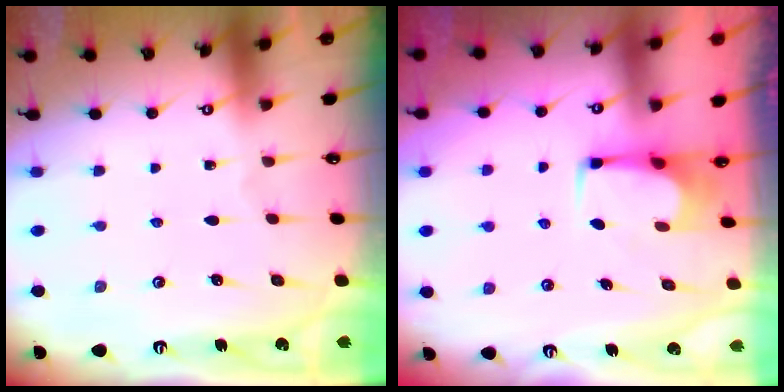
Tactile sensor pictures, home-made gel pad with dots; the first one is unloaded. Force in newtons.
{"total": 2.3, "press": 2.3, "slide": 0.4}